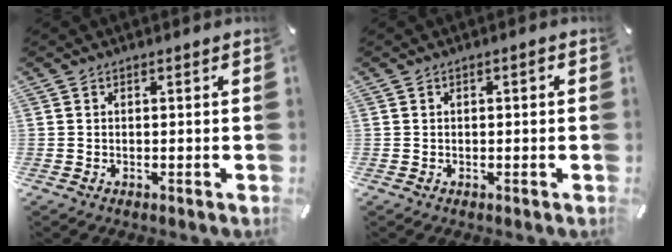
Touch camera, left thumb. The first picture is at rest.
{"total": 1.2, "force": [0.0, 0.6, 1.1], "torque": [-0.020, 0.005, -0.001]}